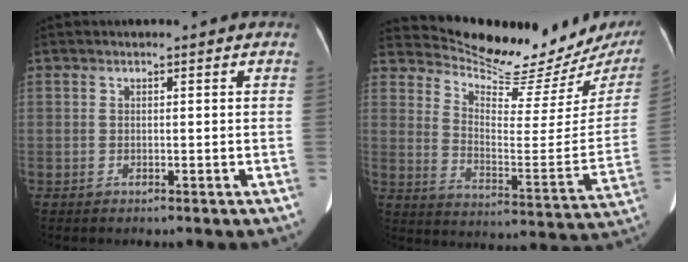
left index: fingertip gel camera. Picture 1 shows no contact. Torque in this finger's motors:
{"motor_torque": [-0.23, -0.64, 0.00, 0.00]}